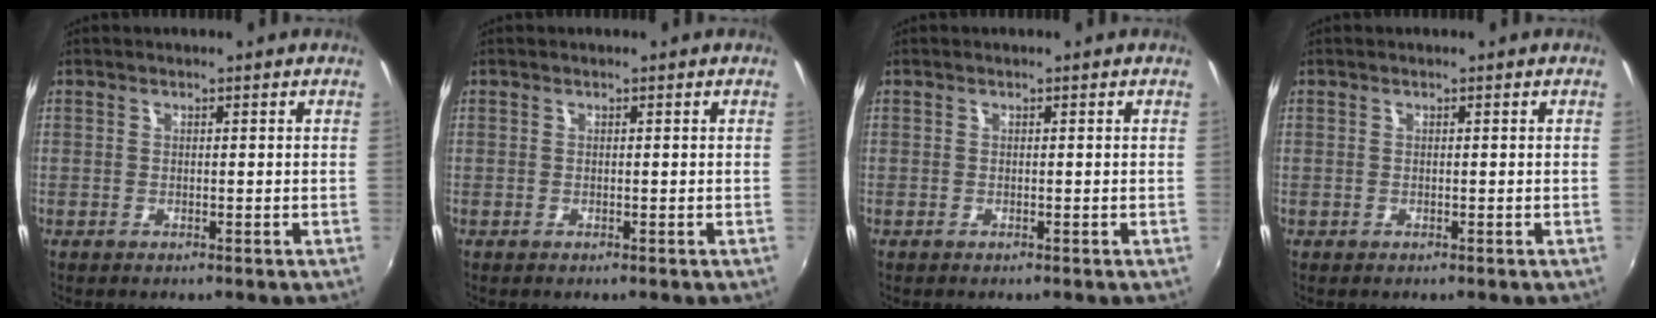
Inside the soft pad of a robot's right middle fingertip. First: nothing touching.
{"total": 0.0}
{"total": 0.0}
{"total": 0.0}